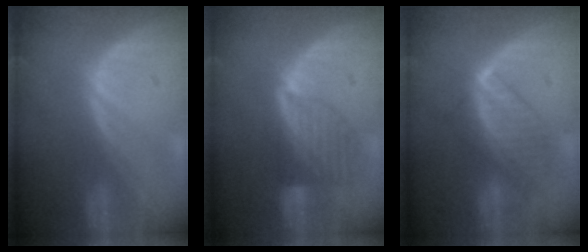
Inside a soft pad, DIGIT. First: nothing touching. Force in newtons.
{"total": 6.7, "press": 6.6, "slide": 1.3}
{"total": 8.1, "press": 7.1, "slide": 3.9}